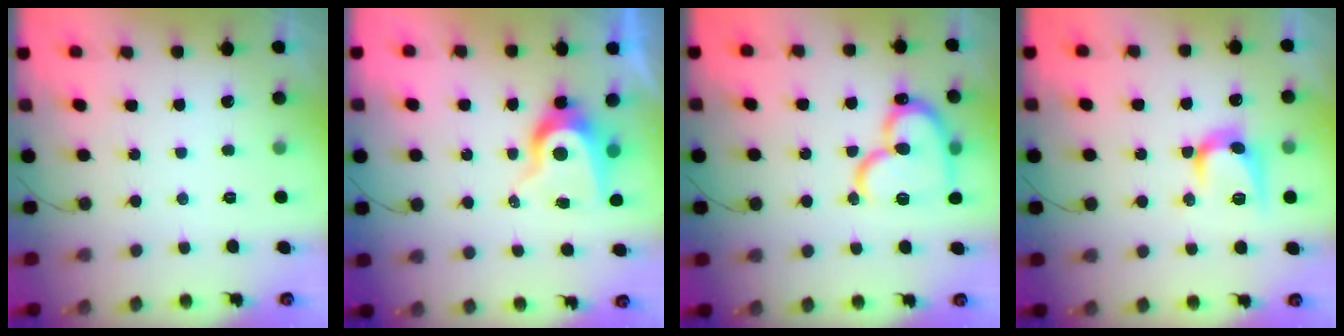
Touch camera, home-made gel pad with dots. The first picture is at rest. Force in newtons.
{"total": 8.6, "press": 8.5, "slide": 0.9}
{"total": 19.0, "press": 18.8, "slide": 2.4}
{"total": 11.0, "press": 11.0, "slide": 0.7}